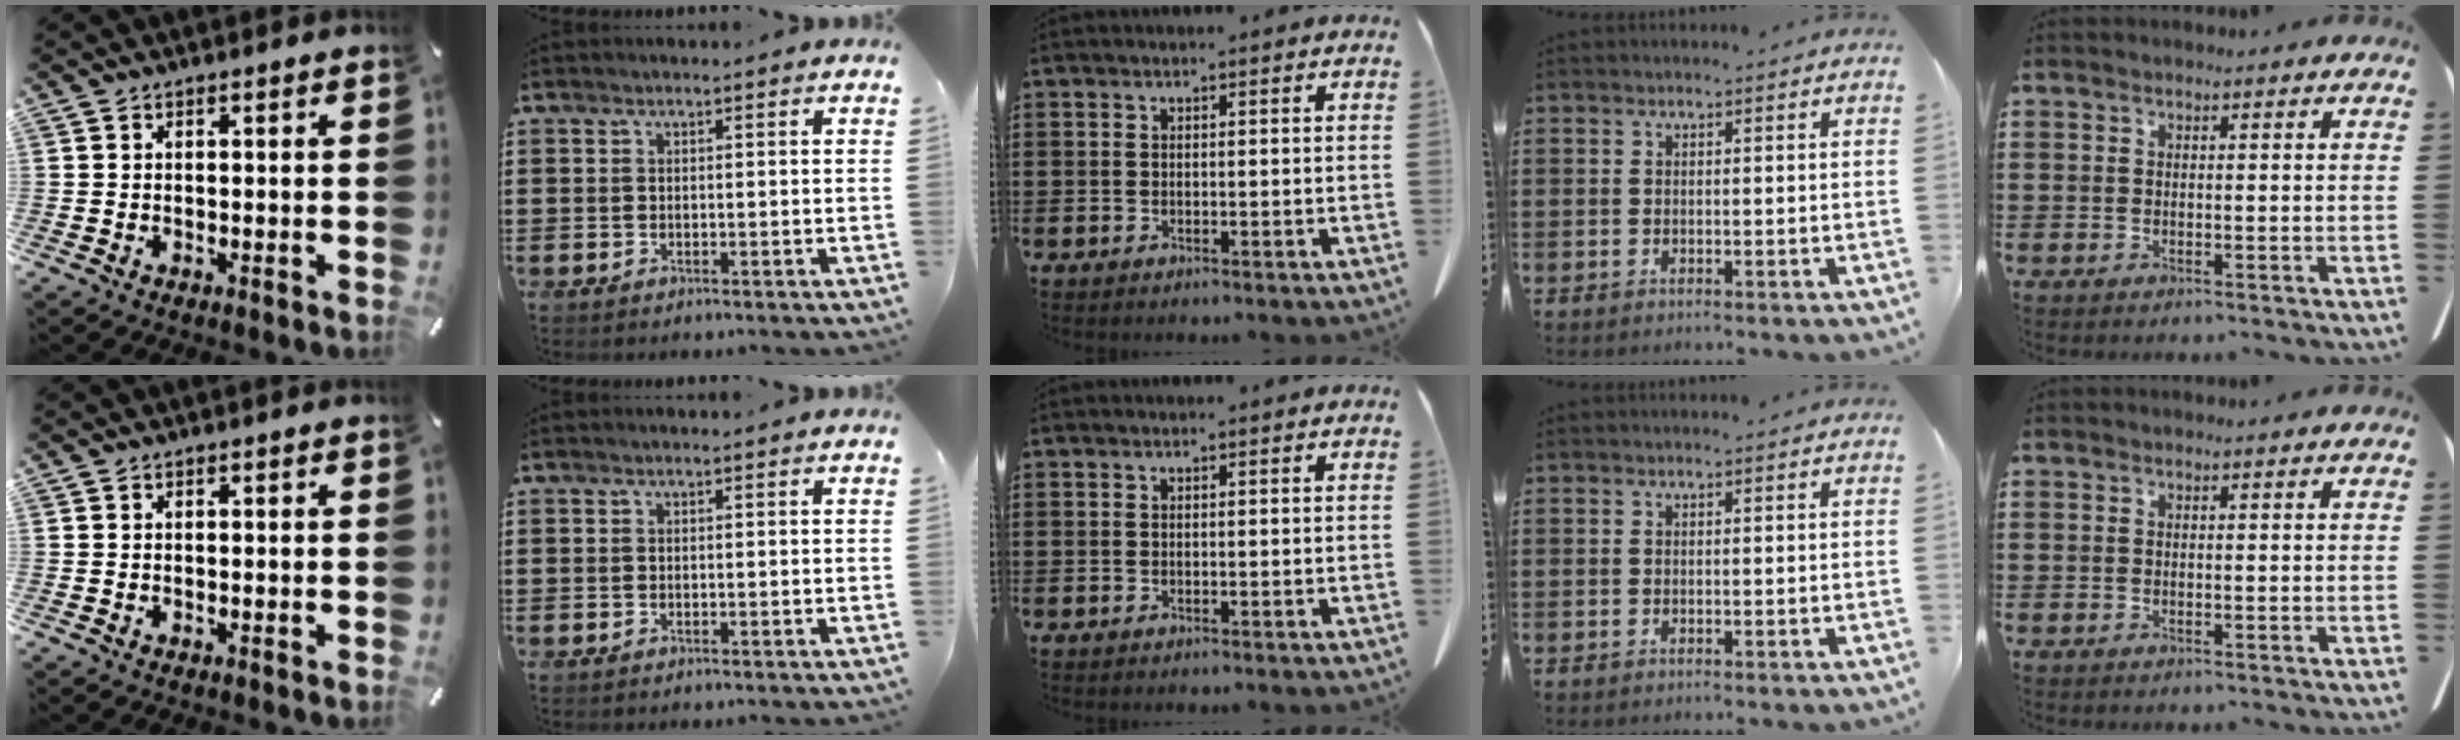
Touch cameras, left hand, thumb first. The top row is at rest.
{}